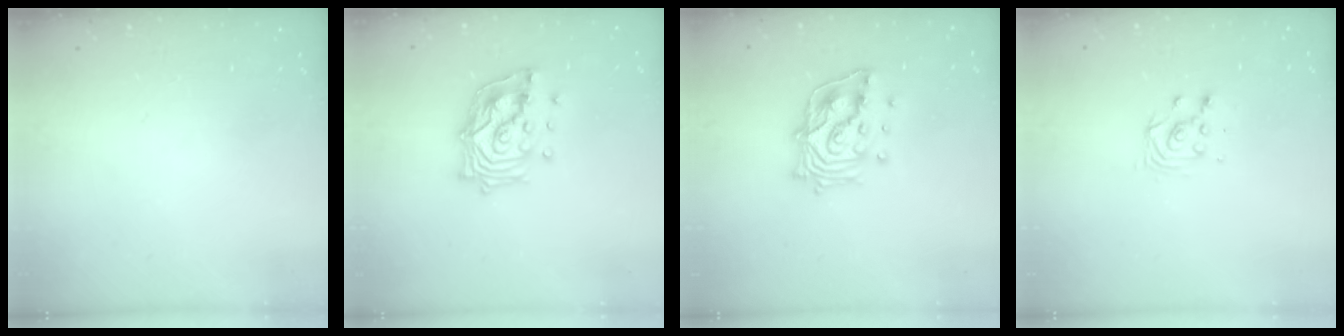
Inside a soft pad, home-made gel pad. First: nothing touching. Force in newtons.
{"total": 14.8, "press": 14.7, "slide": 2.0}
{"total": 15.2, "press": 15.1, "slide": 2.0}
{"total": 4.0, "press": 4.0, "slide": 0.2}